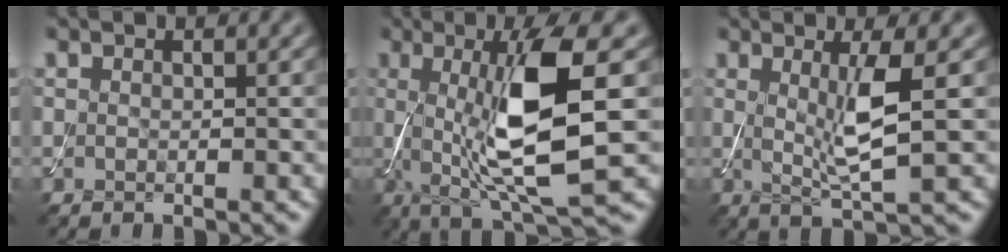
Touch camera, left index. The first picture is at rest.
{"total": 10.2, "force": [0.3, 2.1, 9.9], "torque": [-0.163, -0.005, 0.015]}
{"total": 4.4, "force": [0.7, 0.7, 4.3], "torque": [-0.081, -0.012, 0.017]}